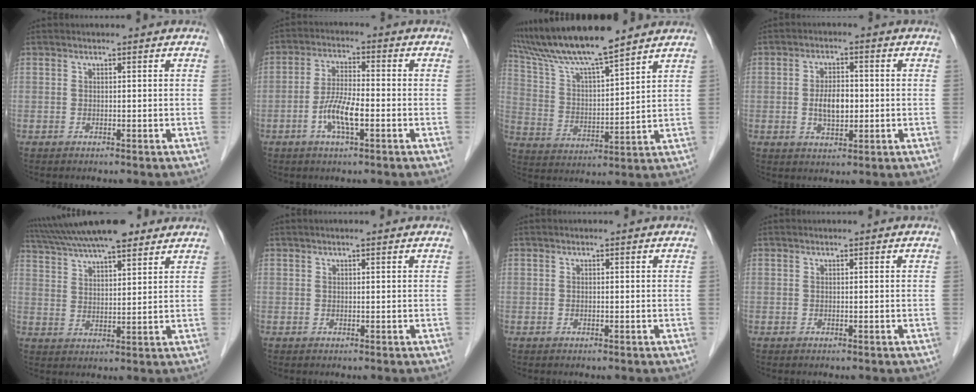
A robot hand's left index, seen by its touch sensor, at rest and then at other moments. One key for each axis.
{"total": 6.3, "fx": -2.4, "fy": 1.2, "fz": 5.7, "tx": -0.119, "ty": -0.004, "tz": -0.048}
{"total": 13.3, "fx": 11.7, "fy": 0.0, "fz": 6.4, "tx": -0.126, "ty": 0.011, "tz": 0.219}
{"total": 4.9, "fx": -0.6, "fy": 2.4, "fz": 4.3, "tx": -0.083, "ty": 0.001, "tz": -0.007}
{"total": 16.9, "fx": 14.0, "fy": 3.4, "fz": 8.8, "tx": -0.162, "ty": 0.039, "tz": 0.227}
{"total": 0.9, "fx": 0.7, "fy": 0.1, "fz": 0.6, "tx": -0.011, "ty": 0.008, "tz": 0.010}
{"total": 0.0}
{"total": 0.0}